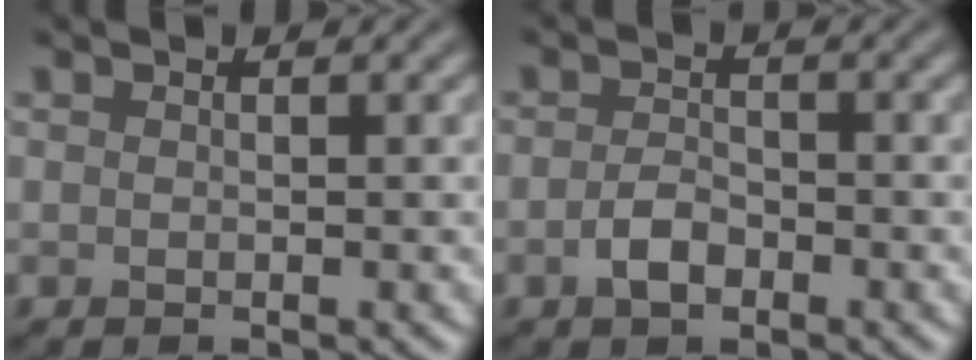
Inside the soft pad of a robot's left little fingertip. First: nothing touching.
{"total": 2.0, "force": [-1.1, 1.1, 1.3], "torque": [-0.028, 0.002, -0.025]}